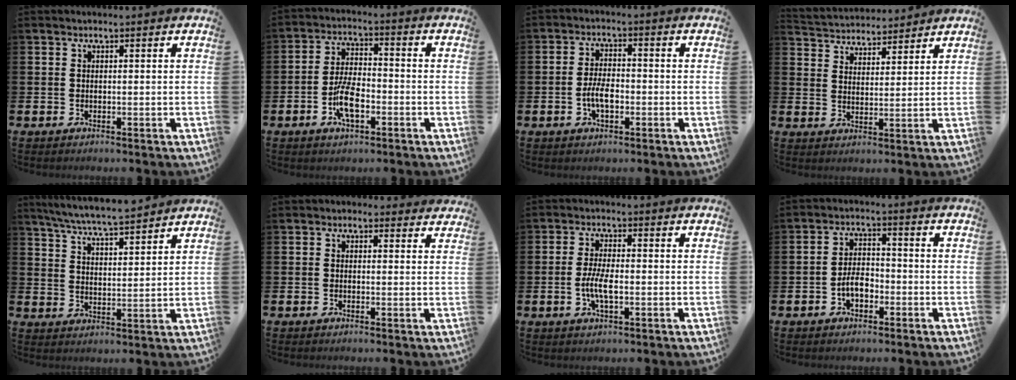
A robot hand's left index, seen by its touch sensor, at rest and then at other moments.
{"total": 6.1, "force": [-2.1, 2.7, 5.0], "torque": [-0.097, 0.007, -0.041]}
{"total": 4.0, "force": [-1.0, 2.0, 3.4], "torque": [-0.047, 0.000, -0.021]}
{"total": 4.3, "force": [4.2, 1.0, -0.5], "torque": [-0.013, -0.030, 0.073]}
{"total": 6.5, "force": [6.3, 0.1, 1.8], "torque": [-0.056, -0.034, 0.111]}
{"total": 0.7, "force": [0.4, 0.5, 0.1], "torque": [0.000, 0.003, 0.005]}
{"total": 4.2, "force": [-0.9, 1.5, 3.8], "torque": [-0.074, -0.005, -0.022]}
{"total": 3.7, "force": [-1.6, 2.2, 2.5], "torque": [-0.041, 0.003, -0.033]}